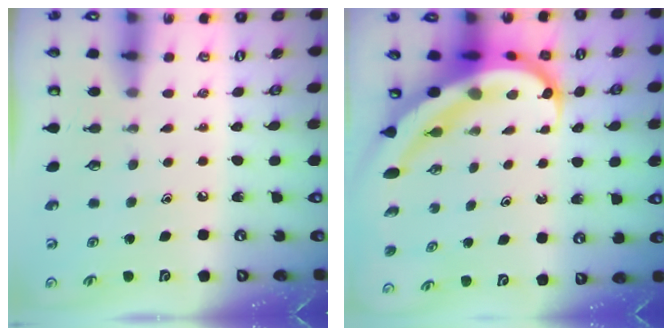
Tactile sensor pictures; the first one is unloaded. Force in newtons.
{"total": 11.5, "press": 11.3, "slide": 2.2}